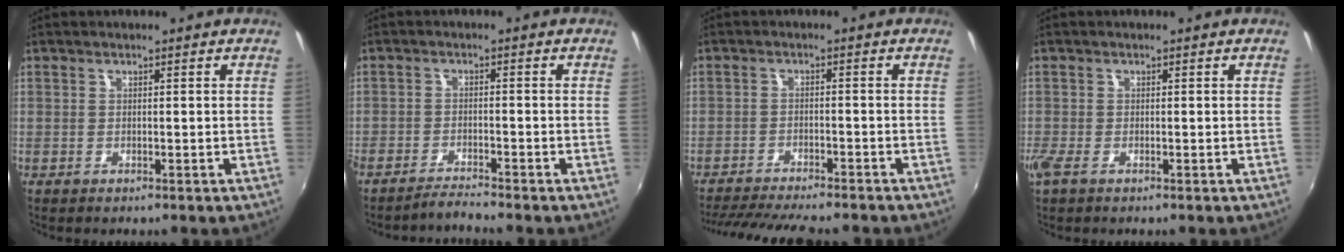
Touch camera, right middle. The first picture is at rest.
{"total": 3.0, "force": [-2.9, -0.5, 0.5], "torque": [-0.025, -0.005, -0.060]}
{"total": 13.5, "force": [-12.0, 1.8, 5.9], "torque": [-0.128, -0.023, -0.185]}
{"total": 2.1, "force": [-1.2, 0.6, 1.7], "torque": [-0.037, -0.010, -0.022]}